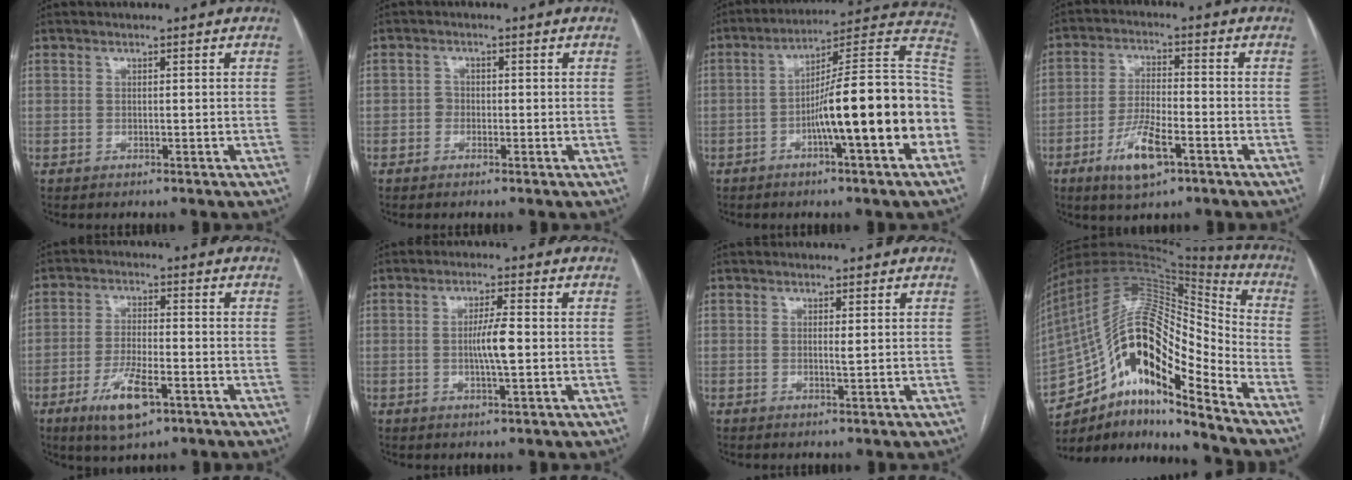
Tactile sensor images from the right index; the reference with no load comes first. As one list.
[{"total": 1.3, "force": [-0.5, 1.1, 0.4], "torque": [0.000, 0.006, -0.012]}, {"total": 19.0, "force": [-4.7, 1.6, 18.3], "torque": [-0.212, 0.035, -0.068]}, {"total": 8.5, "force": [-4.3, 2.3, 6.9], "torque": [-0.138, -0.007, -0.075]}, {"total": 8.3, "force": [-4.2, 2.4, 6.8], "torque": [-0.132, -0.012, -0.069]}, {"total": 4.6, "force": [-0.3, 0.3, 4.6], "torque": [-0.084, -0.002, -0.006]}, {"total": 0.8, "force": [0.2, 0.0, 0.8], "torque": [-0.016, -0.002, 0.003]}, {"total": 21.2, "force": [-10.9, 5.9, 17.1], "torque": [-0.321, 0.043, -0.183]}]